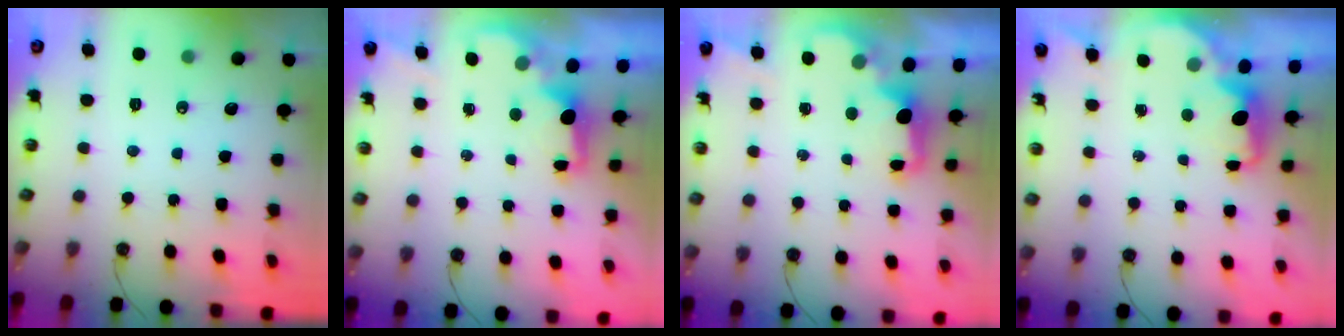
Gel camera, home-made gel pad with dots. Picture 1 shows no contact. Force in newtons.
{"total": 1.6, "press": 1.5, "slide": 0.6}
{"total": 2.3, "press": 2.2, "slide": 0.8}
{"total": 1.9, "press": 1.8, "slide": 0.7}